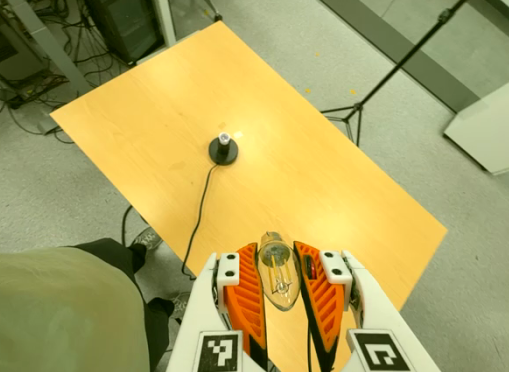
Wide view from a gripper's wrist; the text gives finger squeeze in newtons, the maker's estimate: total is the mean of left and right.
{"total": 22.6, "left": 25.7, "right": 19.6}